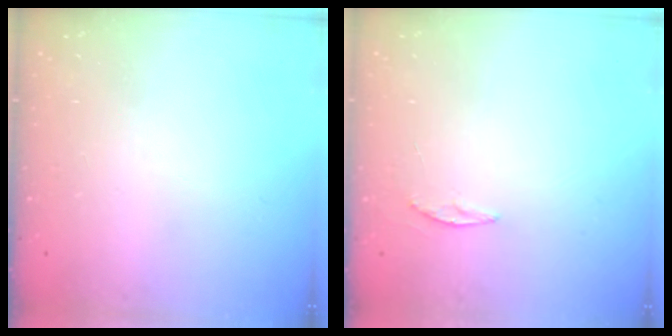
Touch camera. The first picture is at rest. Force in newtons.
{"total": 3.3, "press": 3.3, "slide": 0.4}